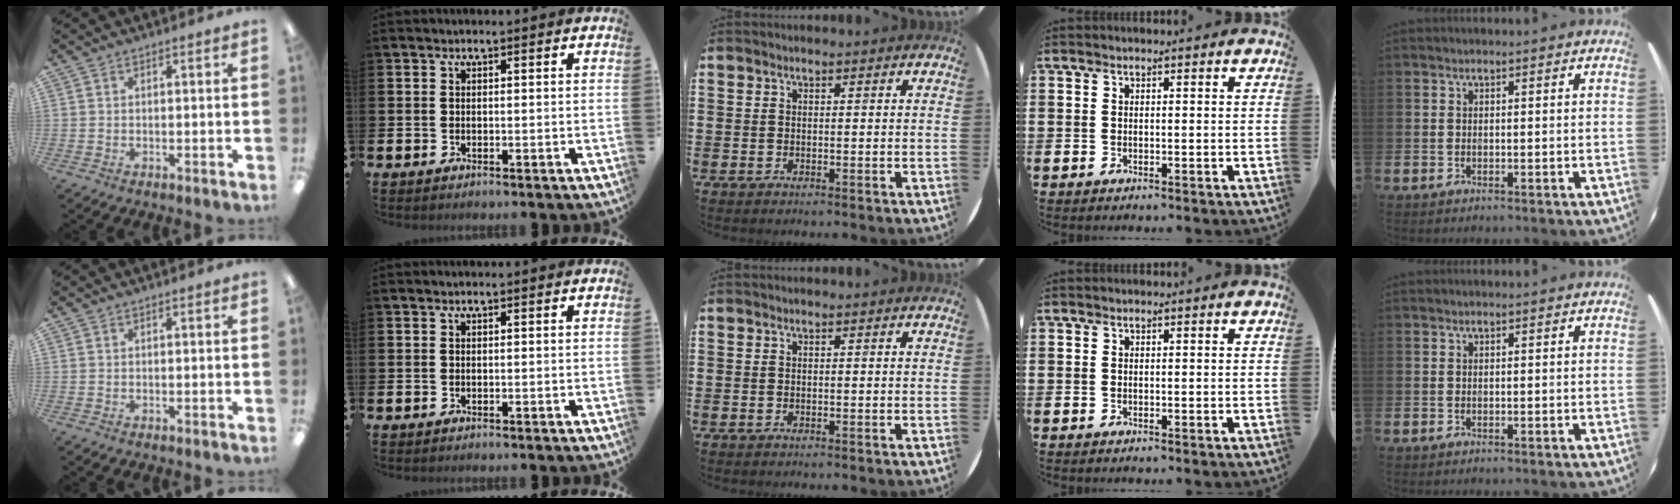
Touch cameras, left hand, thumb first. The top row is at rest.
{}